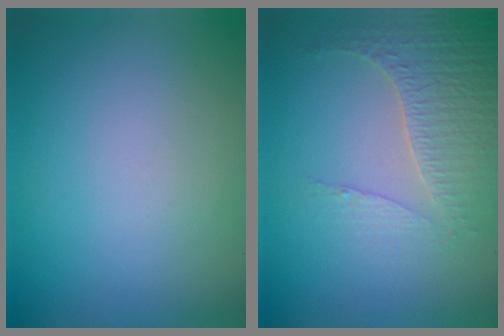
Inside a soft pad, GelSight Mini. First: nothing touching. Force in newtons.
{"total": 3.3, "press": 3.0, "slide": 1.6}